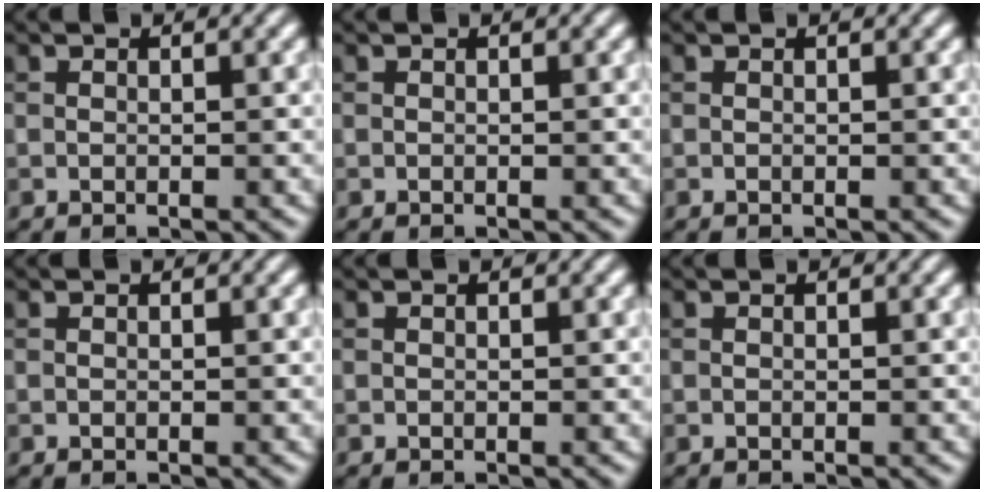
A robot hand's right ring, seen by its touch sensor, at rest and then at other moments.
{"total": 0.0}
{"total": 0.0}
{"total": 0.0}
{"total": 0.0}
{"total": 0.0}